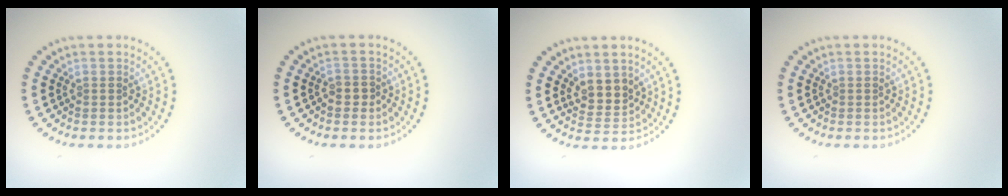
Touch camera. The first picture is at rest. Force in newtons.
{"total": 0.7, "press": 0.7, "slide": 0.3}
{"total": 2.5, "press": 2.3, "slide": 1.1}
{"total": 0.0}